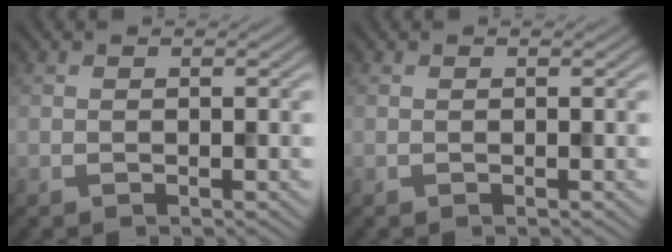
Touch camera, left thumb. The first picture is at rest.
{"total": 0.0}